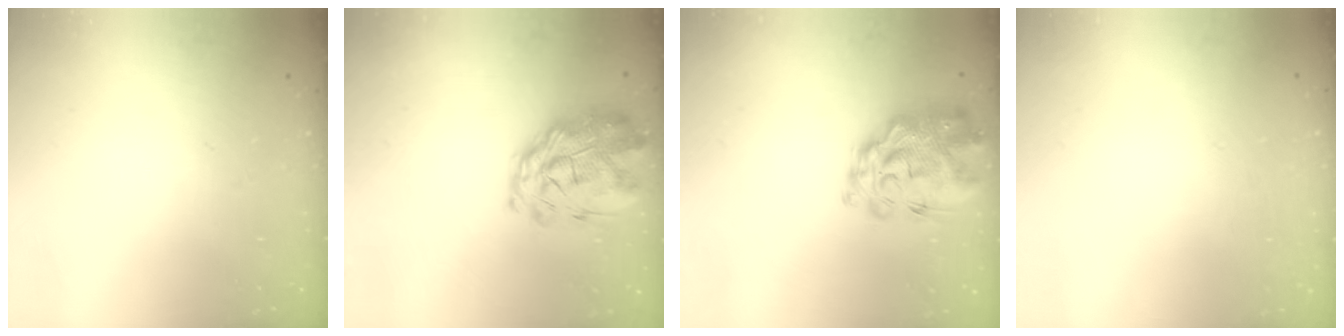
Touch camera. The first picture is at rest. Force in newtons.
{"total": 3.3, "press": 2.8, "slide": 1.8}
{"total": 7.5, "press": 7.0, "slide": 2.8}
{"total": 1.7, "press": 1.7, "slide": 0.2}